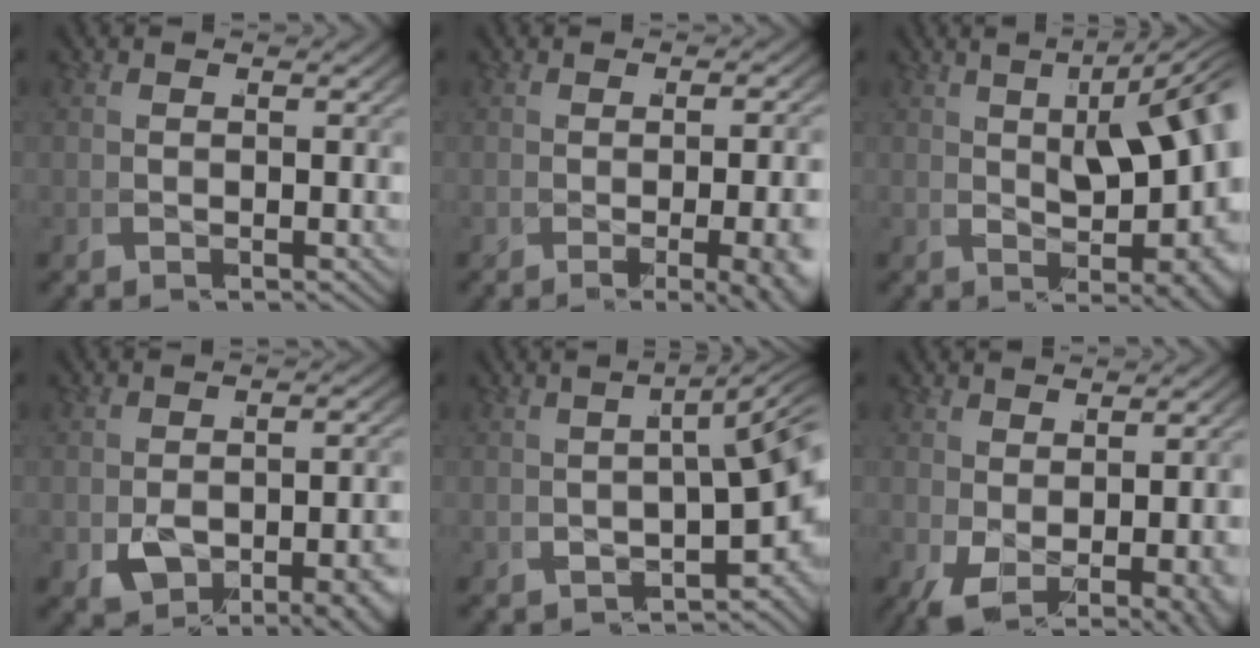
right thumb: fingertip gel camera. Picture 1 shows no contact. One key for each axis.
{"total": 5.8, "fx": -1.8, "fy": 1.5, "fz": 5.3, "tx": -0.057, "ty": -0.002, "tz": -0.026}
{"total": 8.1, "fx": 1.3, "fy": 3.2, "fz": 7.3, "tx": -0.086, "ty": 0.002, "tz": 0.028}
{"total": 4.5, "fx": -2.3, "fy": 2.1, "fz": 3.3, "tx": -0.047, "ty": -0.006, "tz": -0.025}
{"total": 5.7, "fx": -0.7, "fy": 2.1, "fz": 5.2, "tx": -0.047, "ty": 0.013, "tz": -0.009}
{"total": 3.5, "fx": -0.6, "fy": 1.2, "fz": 3.2, "tx": -0.038, "ty": -0.018, "tz": 0.009}